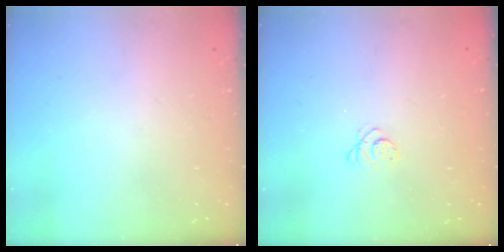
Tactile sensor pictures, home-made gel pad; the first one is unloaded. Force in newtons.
{"total": 2.6, "press": 2.6, "slide": 0.3}